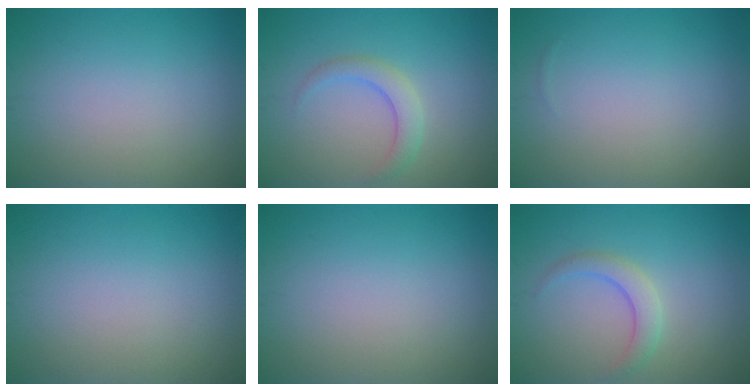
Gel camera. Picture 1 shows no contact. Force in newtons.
{"total": 2.3, "press": 2.3, "slide": 0.0}
{"total": 0.0}
{"total": 0.0}
{"total": 0.0}
{"total": 2.4, "press": 2.4, "slide": 0.1}